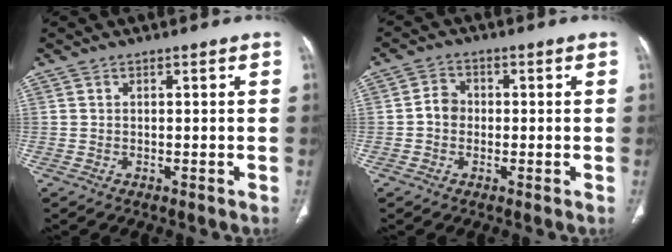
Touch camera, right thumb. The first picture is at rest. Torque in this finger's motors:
{"motor_torque": [0.30, 1.46, 0.68, -0.51, 0.01]}